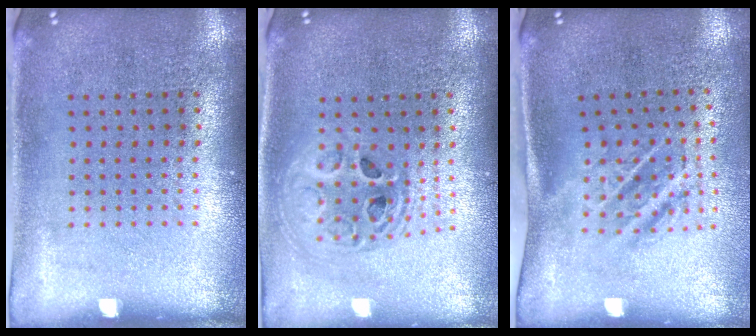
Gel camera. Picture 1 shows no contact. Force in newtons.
{"total": 2.0, "press": 1.6, "slide": 1.2}
{"total": 1.8, "press": 1.2, "slide": 1.3}